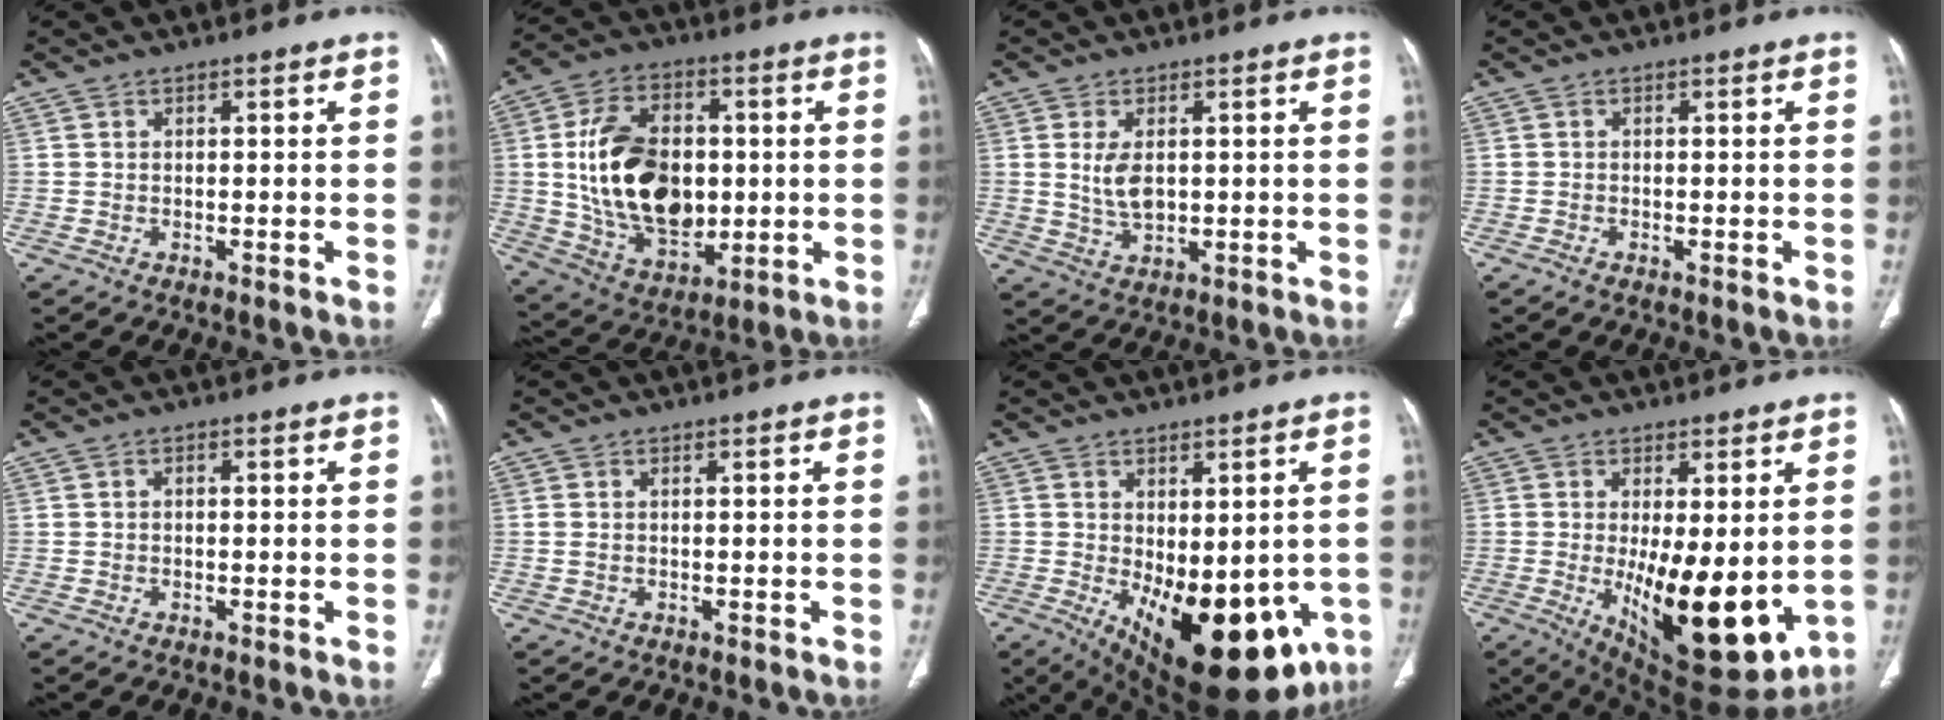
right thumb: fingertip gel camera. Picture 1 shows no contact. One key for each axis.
{"total": 20.9, "fx": 0.7, "fy": 13.7, "fz": 15.8, "tx": -0.247, "ty": -0.002, "tz": 0.027}
{"total": 5.4, "fx": 0.8, "fy": 3.1, "fz": 4.4, "tx": -0.084, "ty": -0.009, "tz": 0.022}
{"total": 0.7, "fx": -0.4, "fy": 0.3, "fz": 0.5, "tx": -0.011, "ty": -0.001, "tz": -0.008}
{"total": 0.7, "fx": 0.0, "fy": 0.5, "fz": 0.5, "tx": -0.007, "ty": 0.001, "tz": -0.001}
{"total": 0.9, "fx": 0.1, "fy": 0.6, "fz": 0.7, "tx": -0.027, "ty": 0.011, "tz": 0.008}
{"total": 22.0, "fx": -7.1, "fy": 11.1, "fz": 17.6, "tx": -0.200, "ty": -0.022, "tz": -0.073}
{"total": 17.4, "fx": -2.2, "fy": 6.7, "fz": 15.9, "tx": -0.234, "ty": -0.039, "tz": -0.009}